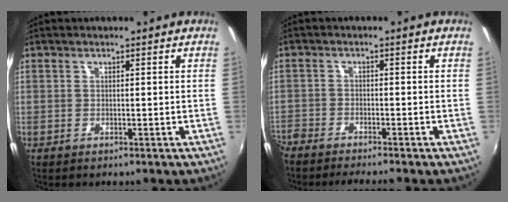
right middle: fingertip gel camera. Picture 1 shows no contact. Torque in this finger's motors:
{"motor_torque": [0.99, -1.15, 0.32, 0.21]}